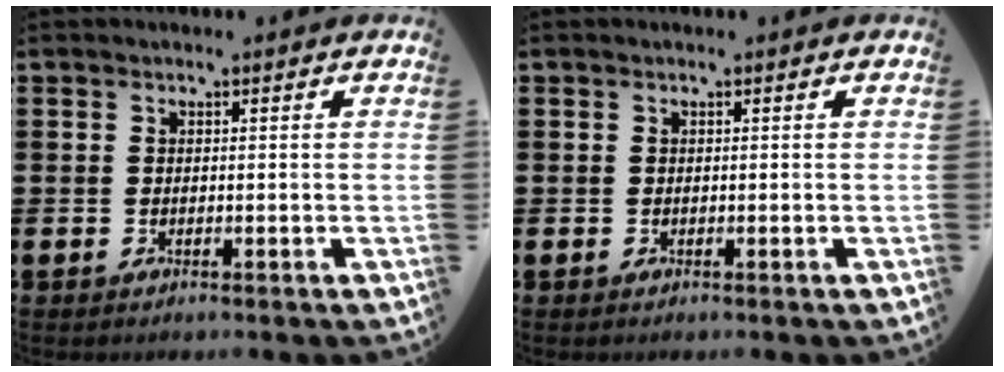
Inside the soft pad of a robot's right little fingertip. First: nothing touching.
{"total": 0.0}